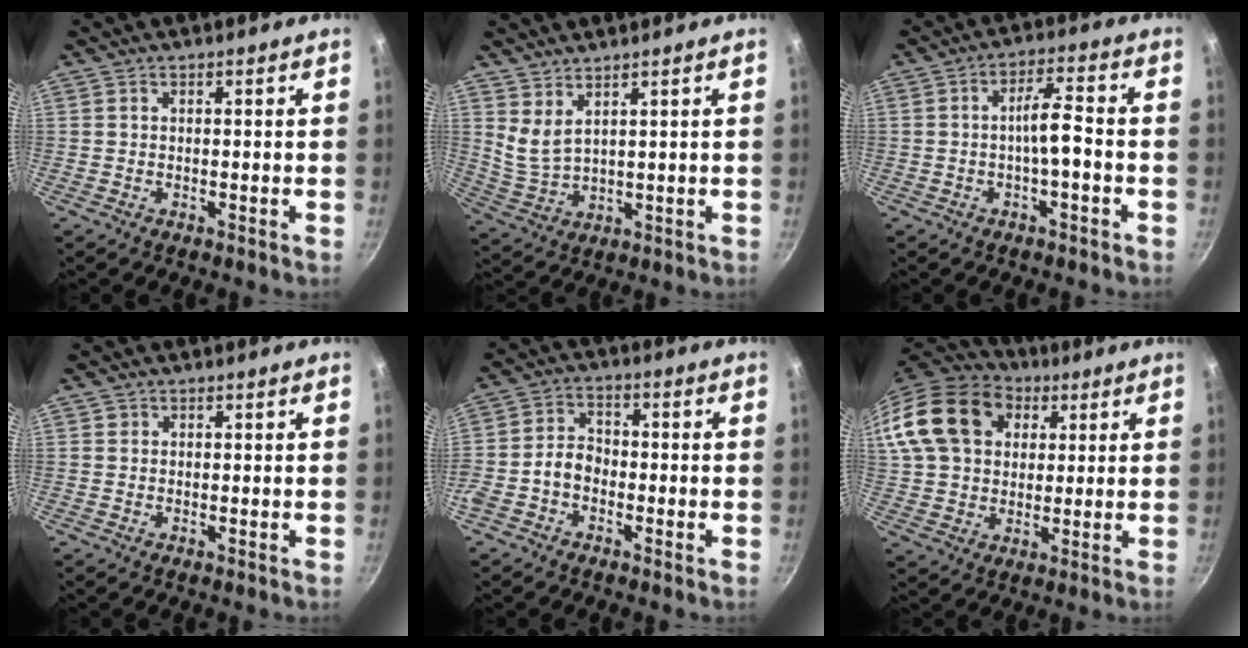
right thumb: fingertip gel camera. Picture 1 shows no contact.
{"total": 4.9, "force": [3.5, 1.6, 3.0], "torque": [-0.054, -0.038, 0.078]}
{"total": 5.5, "force": [-1.7, 1.4, 5.1], "torque": [-0.090, 0.030, -0.029]}
{"total": 0.7, "force": [0.2, 0.6, 0.1], "torque": [0.004, 0.002, 0.002]}
{"total": 5.9, "force": [-2.2, 4.3, 3.2], "torque": [-0.045, 0.030, -0.053]}
{"total": 20.8, "force": [6.7, 15.6, 11.9], "torque": [-0.226, 0.018, 0.113]}